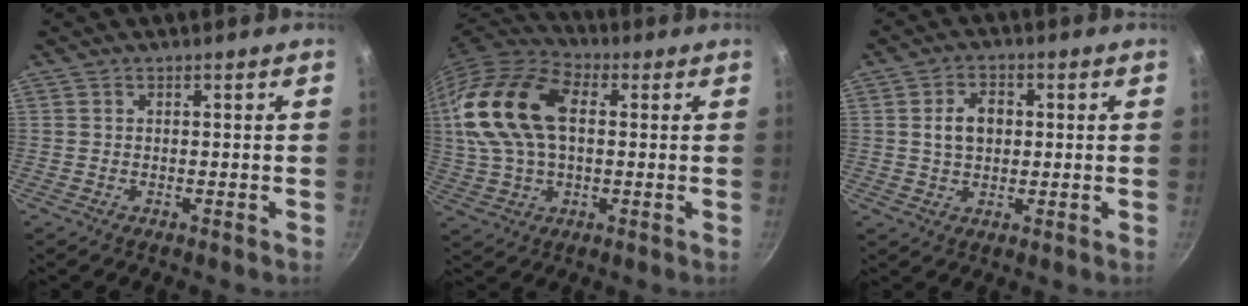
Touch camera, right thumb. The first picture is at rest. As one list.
[{"total": 19.0, "force": [3.2, 11.6, 14.7], "torque": [-0.281, 0.022, 0.048]}, {"total": 6.0, "force": [0.7, 4.3, 4.2], "torque": [-0.053, 0.007, 0.011]}]